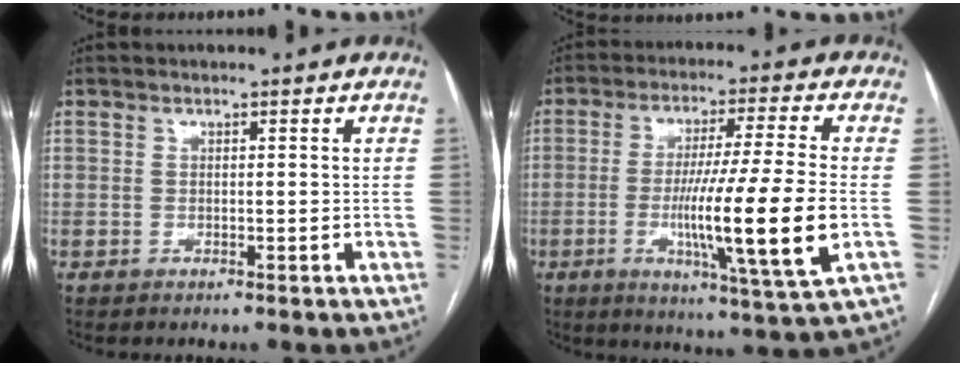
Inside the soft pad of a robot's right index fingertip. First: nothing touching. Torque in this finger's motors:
{"motor_torque": [2.14, 0.00, 1.05, 0.21]}